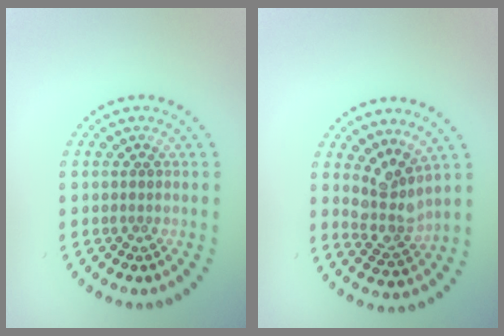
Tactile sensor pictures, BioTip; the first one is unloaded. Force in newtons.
{"total": 3.2, "press": 2.3, "slide": 2.2}